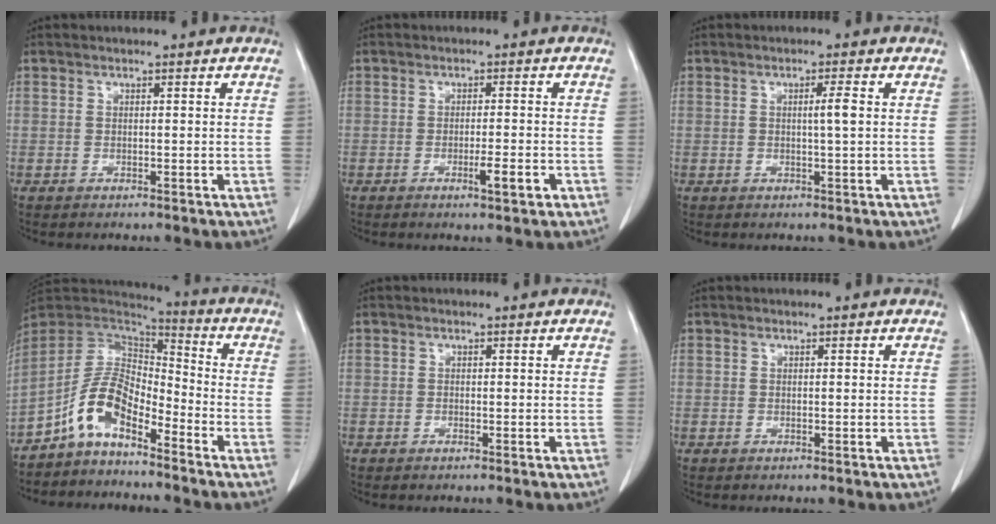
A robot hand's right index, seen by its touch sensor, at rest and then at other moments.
{"total": 3.5, "force": [-1.5, 0.3, 3.1], "torque": [-0.049, -0.004, -0.022]}
{"total": 2.2, "force": [0.2, -0.3, 2.2], "torque": [-0.038, -0.001, 0.002]}
{"total": 9.3, "force": [-5.8, 3.8, 6.2], "torque": [-0.131, 0.026, -0.116]}
{"total": 0.0}
{"total": 0.0}